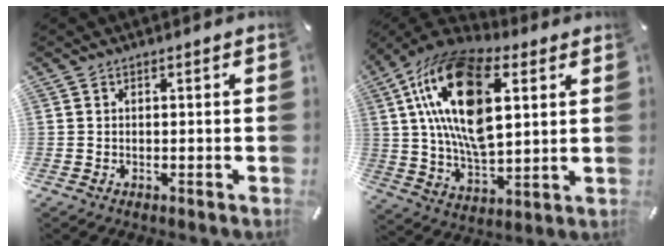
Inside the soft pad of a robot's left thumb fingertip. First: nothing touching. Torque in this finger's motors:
{"motor_torque": [1.54, 2.09, 2.33, -0.44, 0.43]}